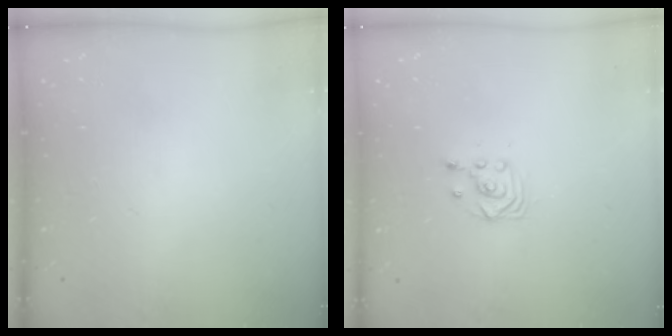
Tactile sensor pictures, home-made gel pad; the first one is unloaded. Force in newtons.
{"total": 3.4, "press": 3.3, "slide": 0.3}